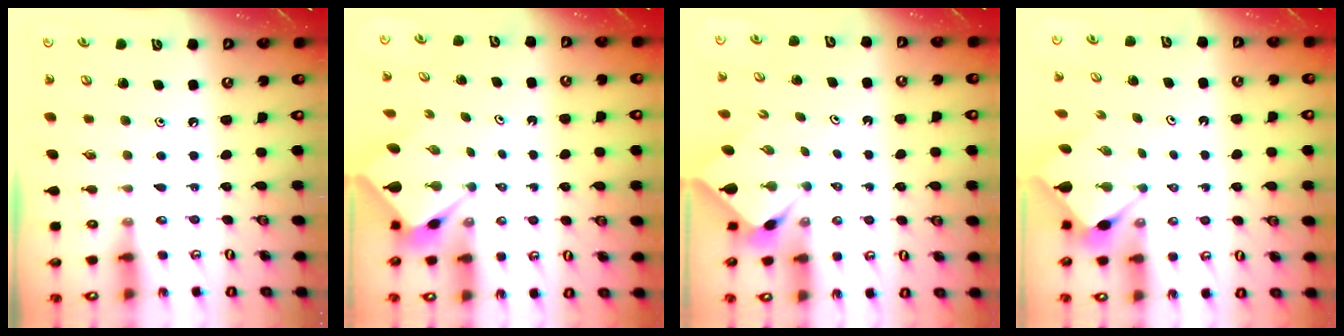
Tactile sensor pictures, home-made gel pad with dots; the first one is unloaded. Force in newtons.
{"total": 2.6, "press": 2.6, "slide": 0.2}
{"total": 2.3, "press": 2.3, "slide": 0.2}
{"total": 3.0, "press": 2.9, "slide": 0.3}